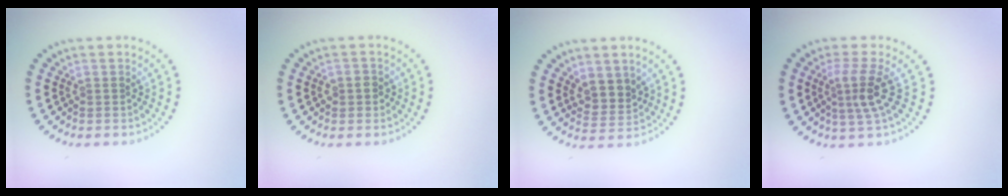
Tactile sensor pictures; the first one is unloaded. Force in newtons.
{"total": 1.5, "press": 1.4, "slide": 0.5}
{"total": 2.6, "press": 2.2, "slide": 1.4}
{"total": 3.1, "press": 2.2, "slide": 2.1}